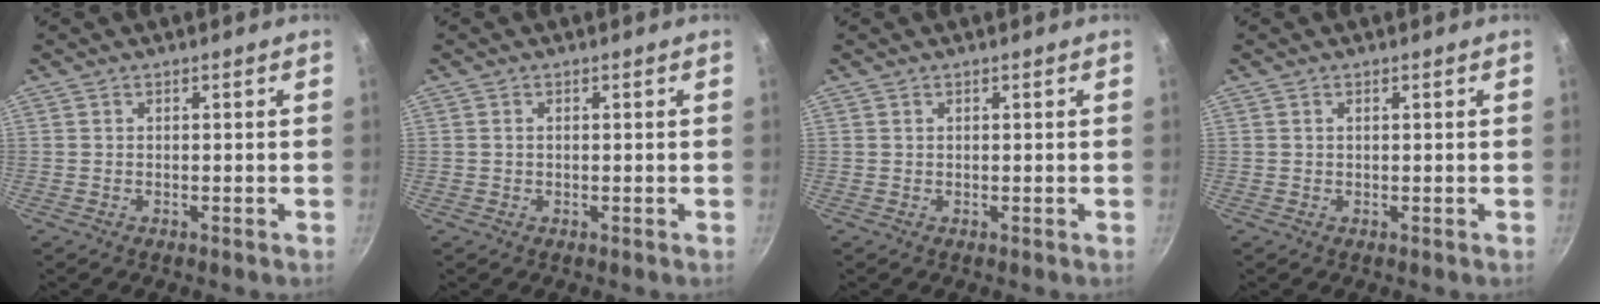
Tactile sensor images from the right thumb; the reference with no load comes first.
{"total": 0.5, "force": [0.0, 0.4, 0.3], "torque": [-0.007, 0.001, 0.000]}
{"total": 0.0}
{"total": 0.0}